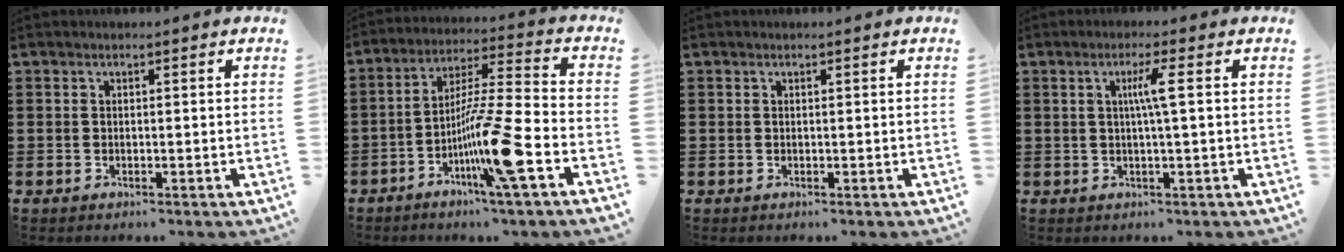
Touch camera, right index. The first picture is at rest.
{"total": 13.3, "force": [-5.7, 0.2, 12.0], "torque": [-0.229, -0.005, -0.108]}
{"total": 0.0}
{"total": 3.5, "force": [0.4, -0.3, 3.5], "torque": [-0.066, -0.001, 0.001]}